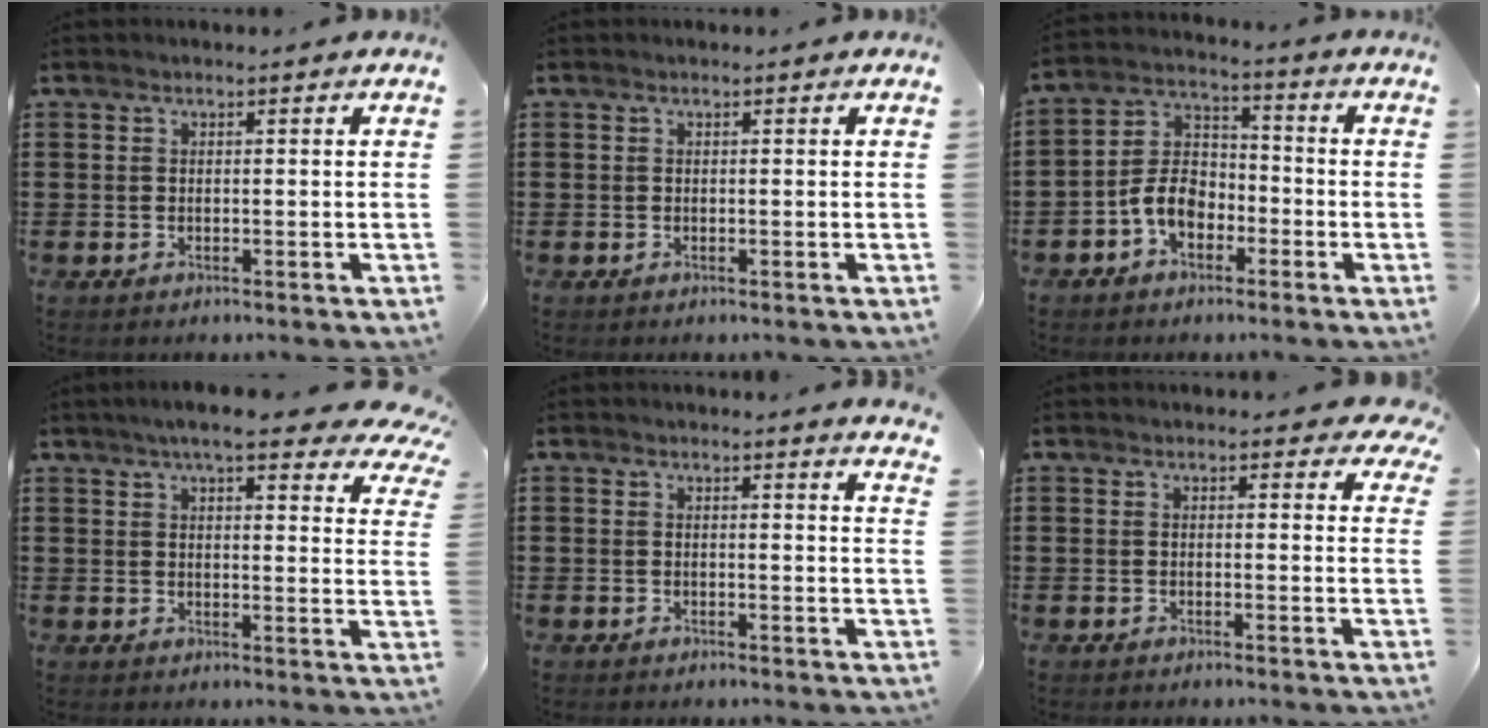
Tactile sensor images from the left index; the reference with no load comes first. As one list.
[{"total": 0.0}, {"total": 6.8, "force": [-3.4, 4.4, 3.9], "torque": [-0.098, 0.009, -0.072]}, {"total": 7.8, "force": [6.4, 1.3, 4.3], "torque": [-0.086, -0.014, 0.113]}, {"total": 1.3, "force": [1.3, 0.0, 0.2], "torque": [-0.002, -0.004, 0.025]}, {"total": 1.9, "force": [1.6, 0.6, 0.9], "torque": [-0.015, 0.003, 0.028]}]